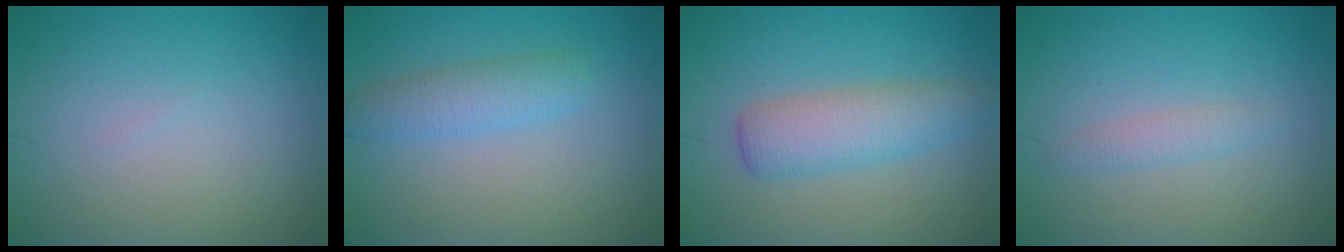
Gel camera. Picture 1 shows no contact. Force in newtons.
{"total": 2.8, "press": 2.8, "slide": 0.1}
{"total": 4.2, "press": 4.2, "slide": 0.1}
{"total": 1.3, "press": 1.3, "slide": 0.0}